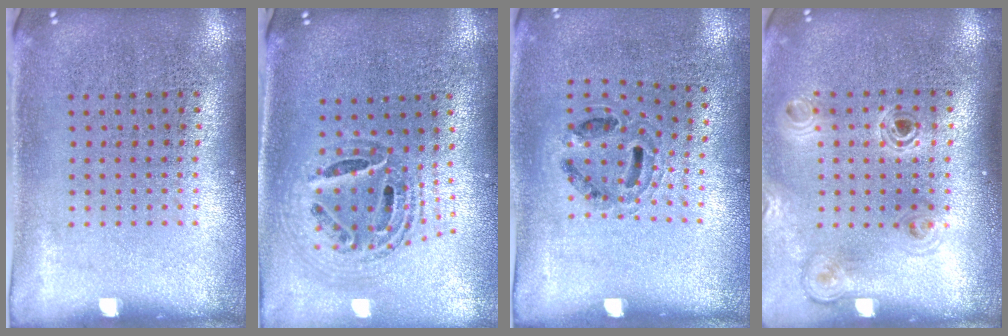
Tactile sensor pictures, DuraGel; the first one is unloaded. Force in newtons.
{"total": 1.2, "press": 1.1, "slide": 0.4}
{"total": 0.9, "press": 0.8, "slide": 0.5}
{"total": 1.1, "press": 1.1, "slide": 0.2}